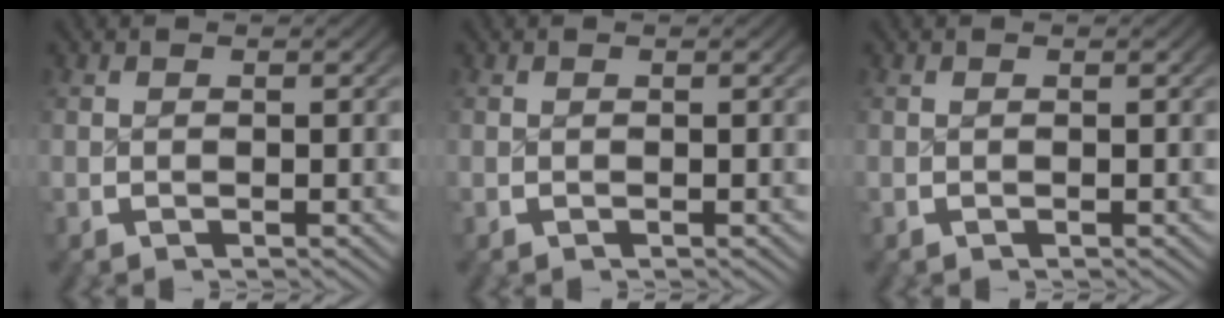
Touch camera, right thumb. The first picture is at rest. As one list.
[{"total": 0.0}, {"total": 0.0}]